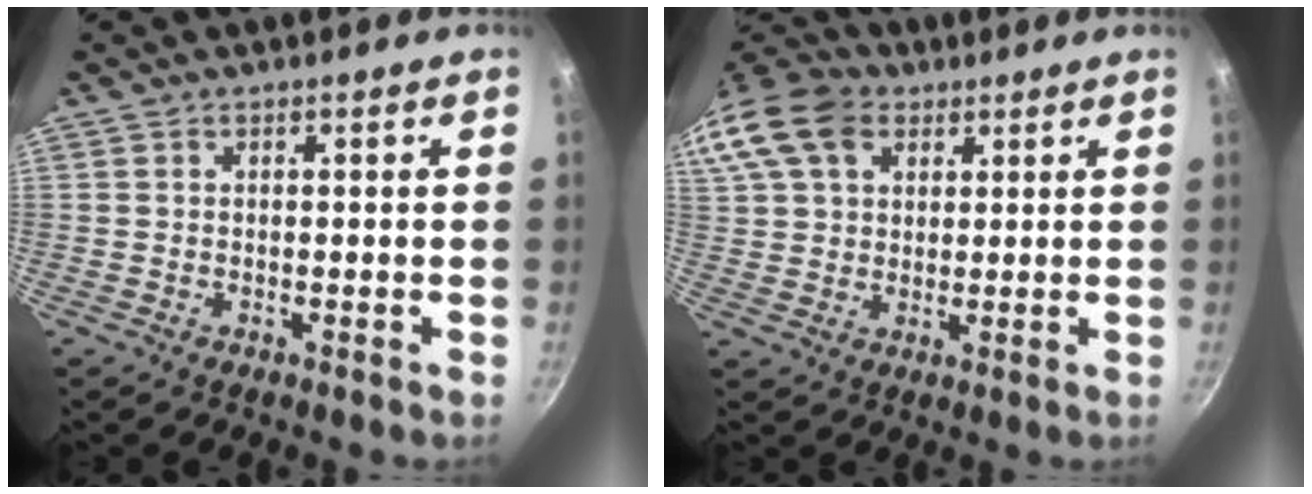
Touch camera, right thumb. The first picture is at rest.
{"total": 17.4, "force": [7.4, 12.5, 9.6], "torque": [-0.211, 0.028, 0.129]}